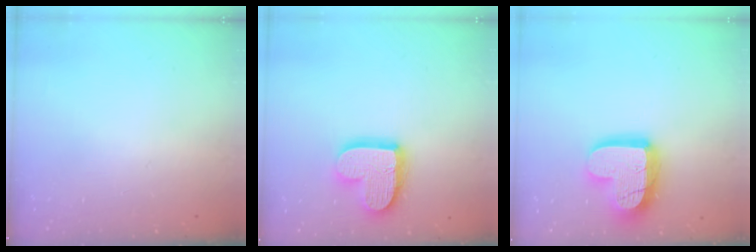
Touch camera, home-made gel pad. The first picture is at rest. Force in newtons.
{"total": 15.6, "press": 15.5, "slide": 1.3}
{"total": 17.4, "press": 17.4, "slide": 1.7}